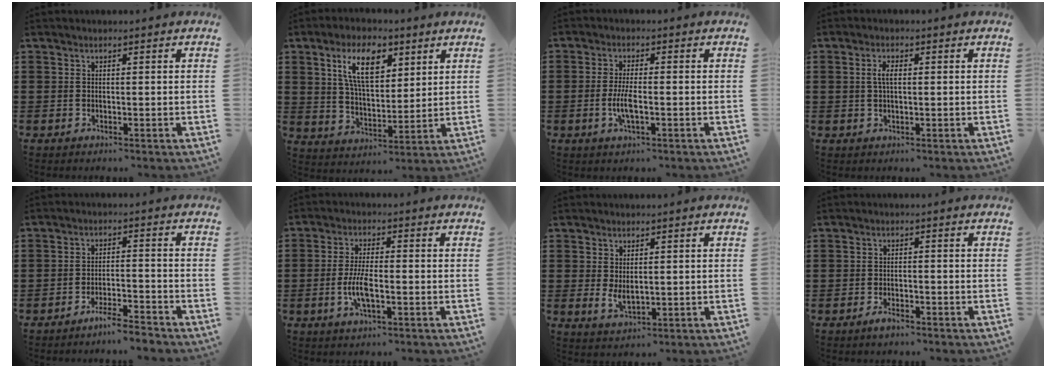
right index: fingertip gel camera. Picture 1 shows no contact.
{"total": 9.4, "force": [4.5, 4.3, 7.0], "torque": [-0.139, 0.010, 0.078]}
{"total": 3.9, "force": [-1.1, 0.7, 3.6], "torque": [-0.077, -0.006, -0.024]}
{"total": 2.5, "force": [0.3, 1.0, 2.3], "torque": [-0.047, 0.005, 0.004]}
{"total": 4.0, "force": [-3.8, 0.0, 1.3], "torque": [-0.022, 0.001, -0.073]}
{"total": 5.1, "force": [-1.5, 1.3, 4.7], "torque": [-0.109, -0.007, -0.033]}
{"total": 2.7, "force": [0.4, 1.3, 2.3], "torque": [-0.048, -0.002, 0.009]}
{"total": 1.9, "force": [-1.6, 0.5, 0.9], "torque": [-0.018, -0.002, -0.030]}